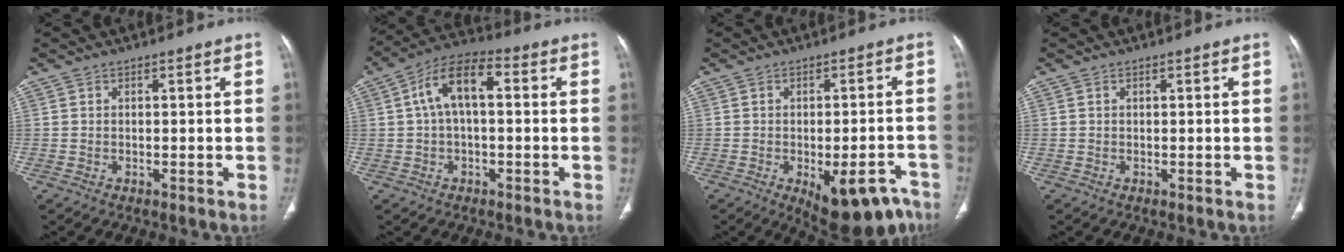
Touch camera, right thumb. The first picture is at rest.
{"total": 10.1, "force": [1.5, 4.9, 8.6], "torque": [-0.155, 0.034, 0.015]}
{"total": 13.4, "force": [-7.8, 5.7, 9.3], "torque": [-0.072, 0.038, -0.095]}
{"total": 0.0}